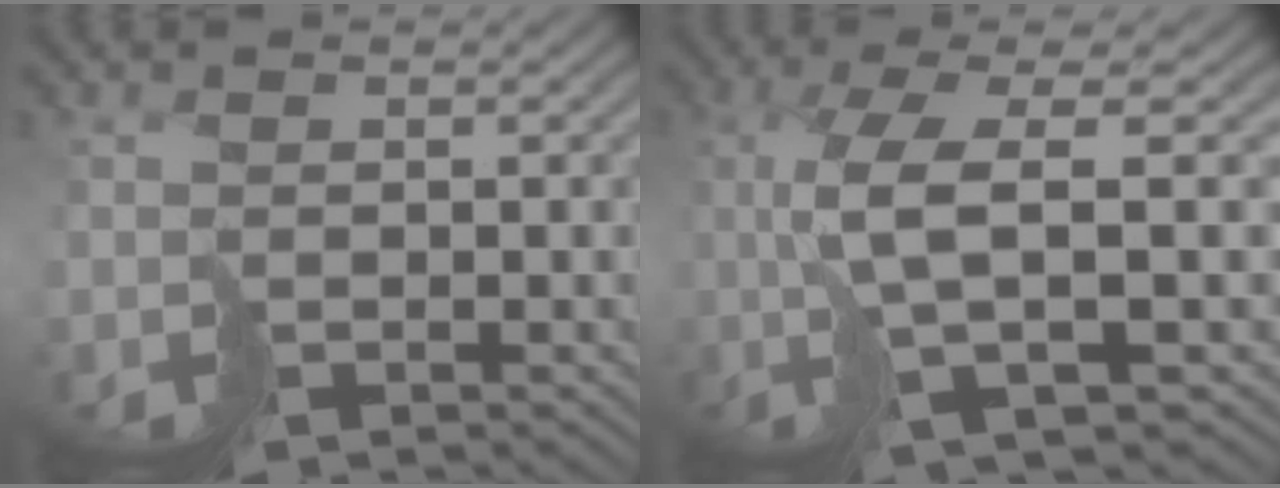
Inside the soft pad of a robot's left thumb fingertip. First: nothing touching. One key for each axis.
{"total": 9.7, "fx": -0.4, "fy": 2.7, "fz": 9.4, "tx": -0.173, "ty": 0.007, "tz": -0.015}